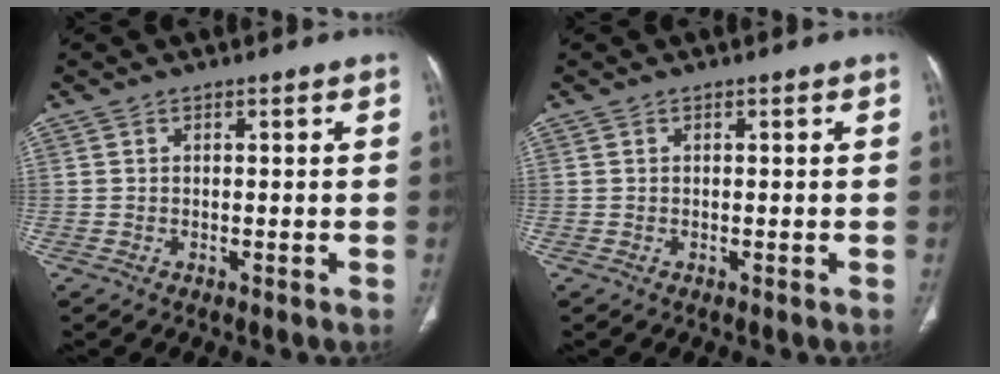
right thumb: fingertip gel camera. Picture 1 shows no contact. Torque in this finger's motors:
{"motor_torque": [-0.05, 0.05, 0.00, 0.00, 0.00]}